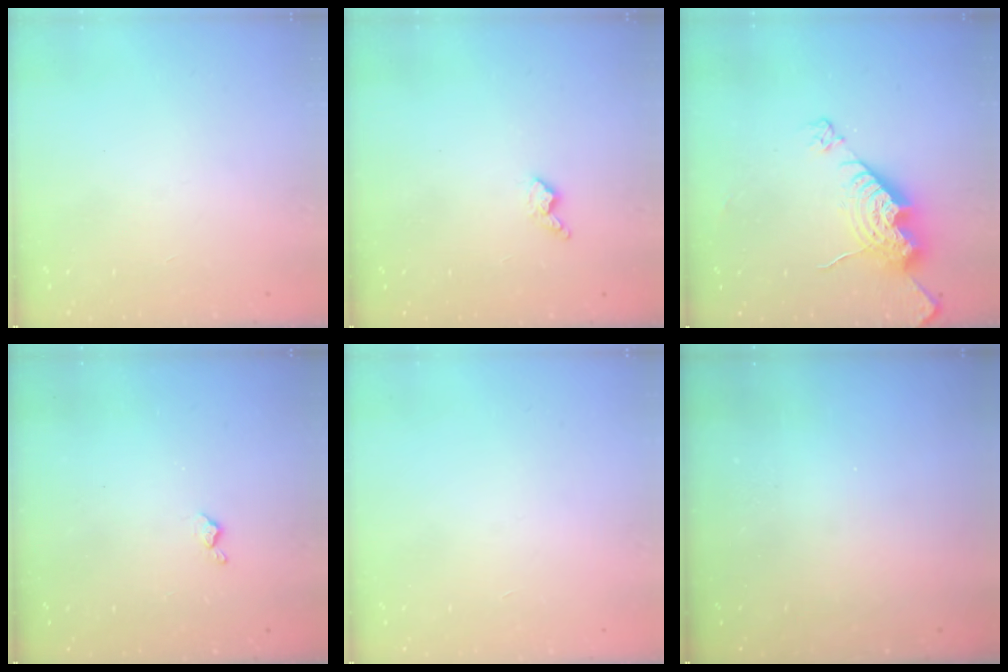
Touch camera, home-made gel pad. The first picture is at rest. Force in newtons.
{"total": 5.7, "press": 5.7, "slide": 0.7}
{"total": 14.3, "press": 14.2, "slide": 1.2}
{"total": 3.6, "press": 3.5, "slide": 0.6}
{"total": 0.0}
{"total": 0.0}